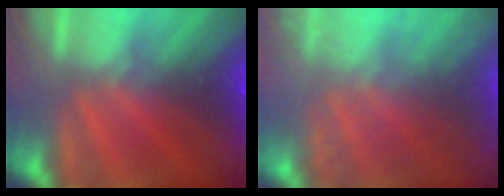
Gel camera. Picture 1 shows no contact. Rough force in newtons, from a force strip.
{"total": 7.4}